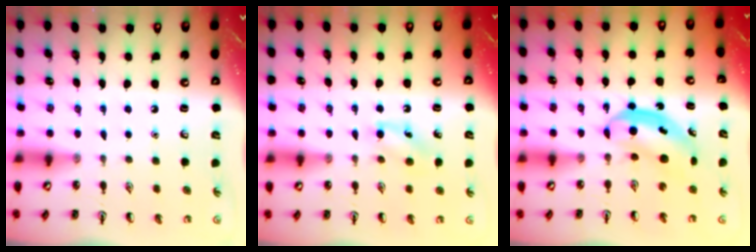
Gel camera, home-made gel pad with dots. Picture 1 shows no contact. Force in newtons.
{"total": 7.4, "press": 7.2, "slide": 1.6}
{"total": 5.9, "press": 5.8, "slide": 1.2}